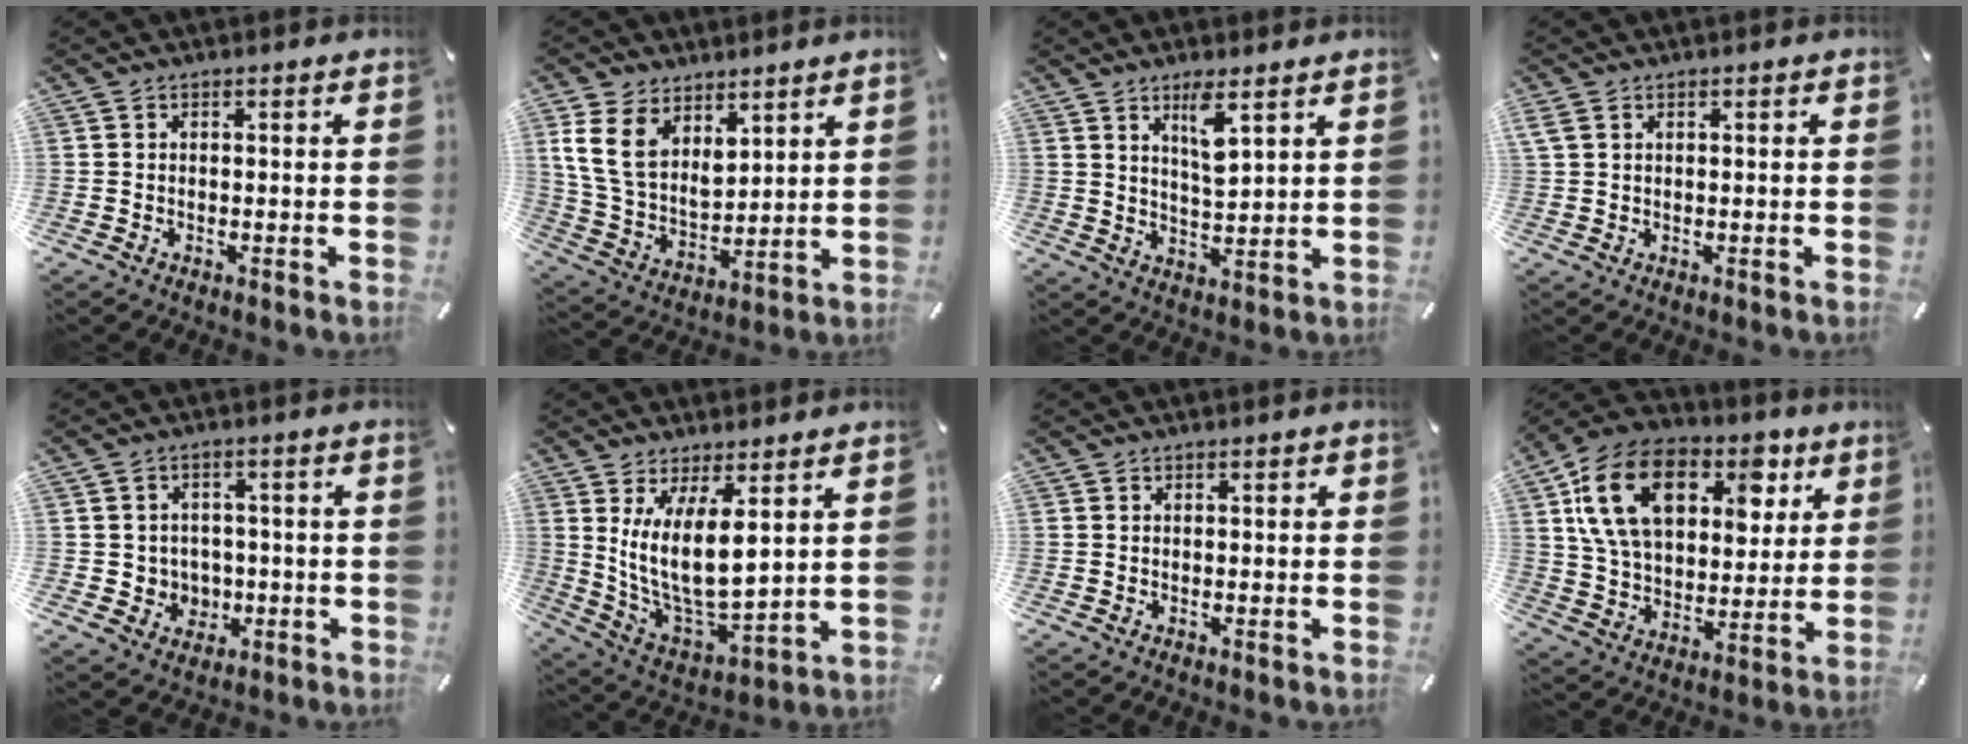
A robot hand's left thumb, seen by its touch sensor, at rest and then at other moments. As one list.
[{"total": 11.7, "force": [6.6, 7.9, 5.6], "torque": [-0.149, -0.033, 0.129]}, {"total": 6.7, "force": [4.1, 1.6, 5.0], "torque": [-0.087, -0.020, 0.066]}, {"total": 1.3, "force": [0.6, 0.7, 1.0], "torque": [-0.022, 0.002, 0.010]}, {"total": 5.6, "force": [-0.4, 5.5, 0.8], "torque": [-0.010, 0.002, -0.005]}, {"total": 13.8, "force": [5.6, 5.9, 11.1], "torque": [-0.233, -0.048, 0.102]}, {"total": 0.0}, {"total": 20.9, "force": [9.1, 14.4, 12.2], "torque": [-0.231, -0.032, 0.158]}]